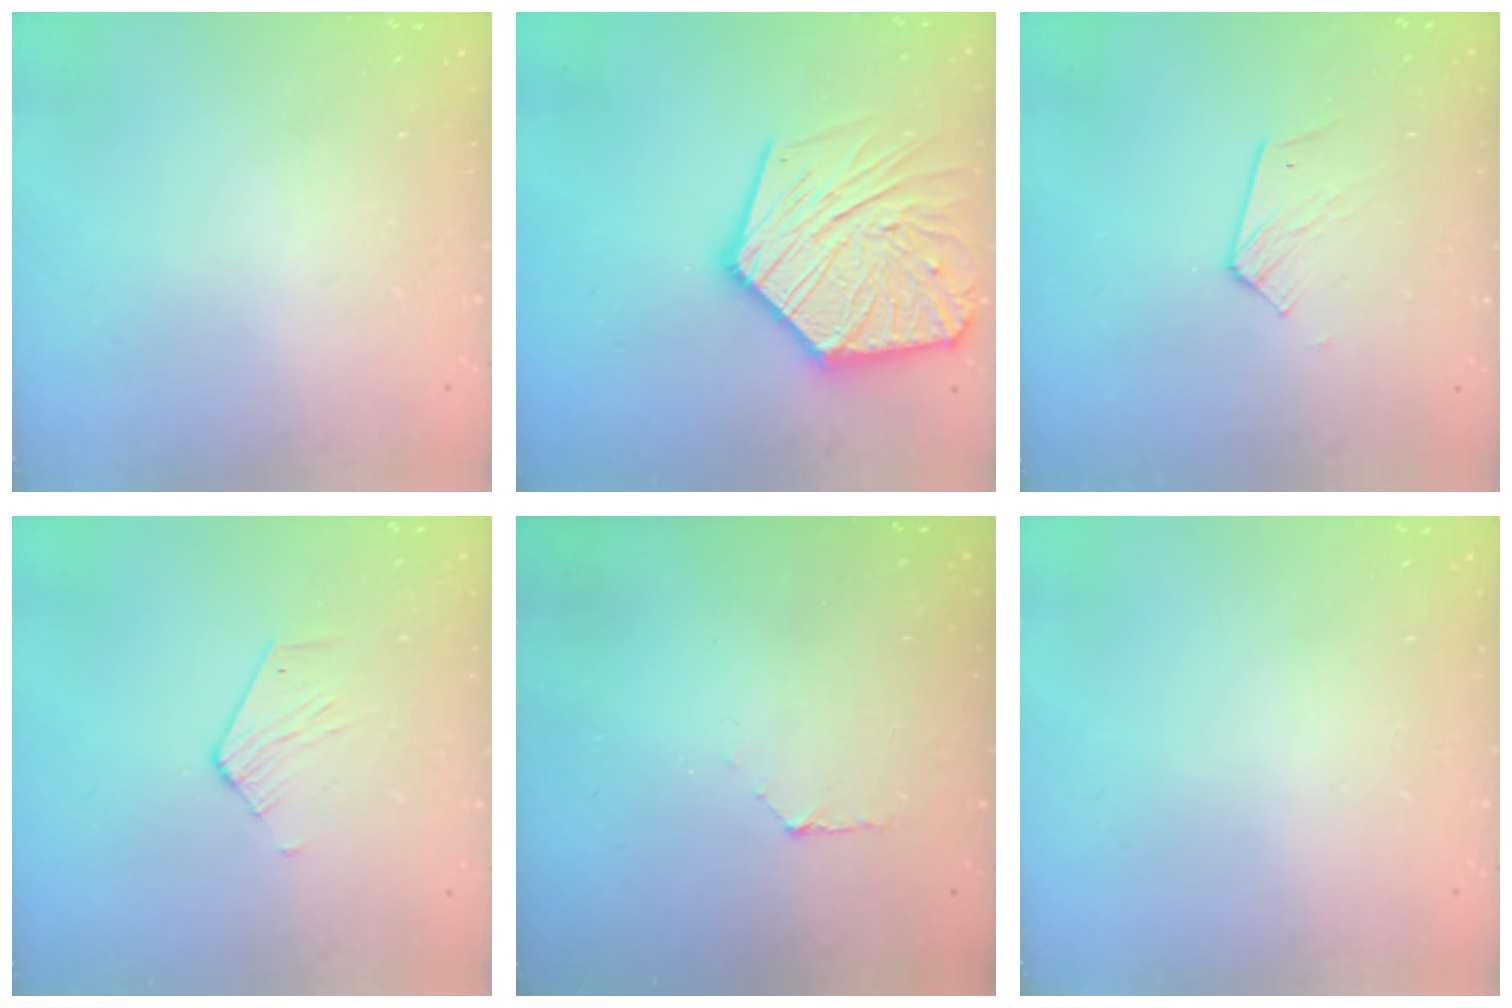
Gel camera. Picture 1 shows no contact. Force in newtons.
{"total": 22.6, "press": 22.5, "slide": 2.1}
{"total": 5.1, "press": 5.1, "slide": 0.5}
{"total": 2.5, "press": 2.5, "slide": 0.2}
{"total": 5.1, "press": 5.0, "slide": 0.5}
{"total": 0.0}